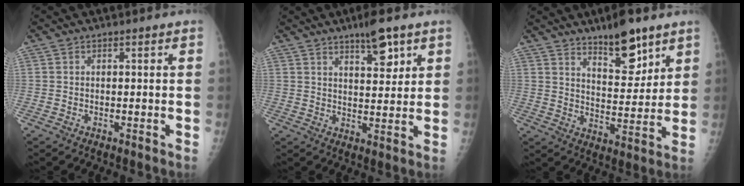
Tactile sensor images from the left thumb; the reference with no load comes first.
{"total": 6.7, "force": [4.3, 2.0, 4.8], "torque": [-0.060, -0.027, 0.065]}
{"total": 10.8, "force": [7.6, 3.9, 6.6], "torque": [-0.076, -0.056, 0.124]}